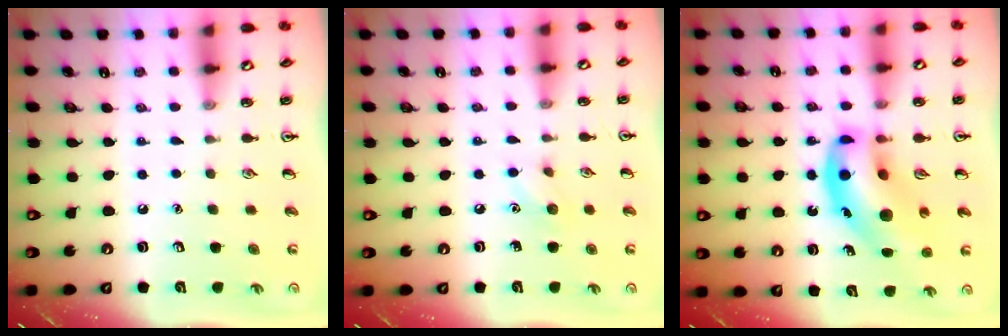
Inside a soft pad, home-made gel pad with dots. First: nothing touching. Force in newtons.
{"total": 5.7, "press": 5.4, "slide": 1.9}
{"total": 16.2, "press": 15.6, "slide": 4.3}